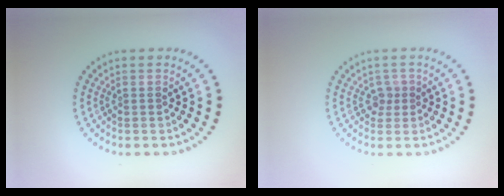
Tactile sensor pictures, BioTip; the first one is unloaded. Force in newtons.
{"total": 1.2, "press": 1.0, "slide": 0.7}